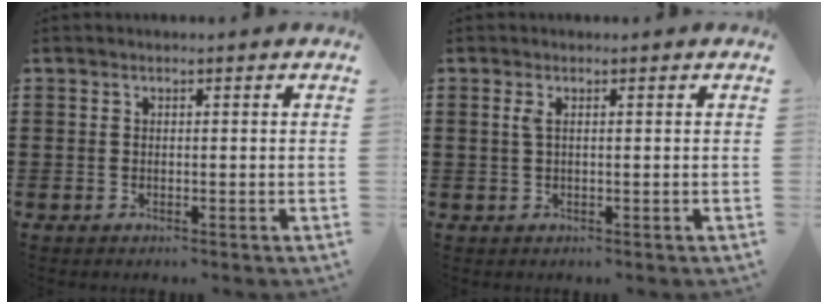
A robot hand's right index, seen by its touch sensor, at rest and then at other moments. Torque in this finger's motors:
{"motor_torque": [0.05, -0.04, 0.01, 0.00]}